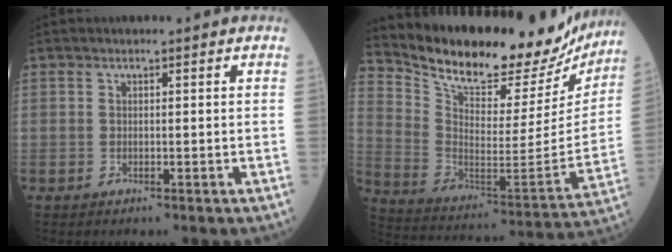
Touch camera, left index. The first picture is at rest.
{"total": 26.4, "force": [23.7, 7.2, 8.9], "torque": [-0.152, -0.056, 0.337]}